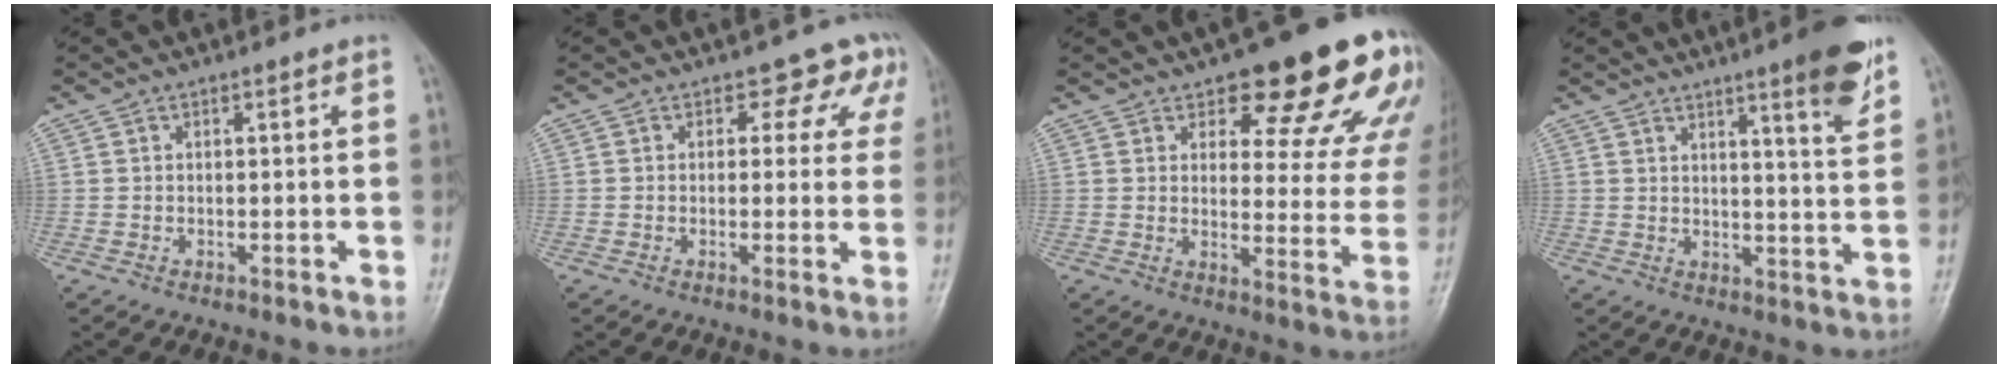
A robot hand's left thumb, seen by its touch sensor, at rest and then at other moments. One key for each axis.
{"total": 6.2, "fx": 3.4, "fy": 4.3, "fz": 2.8, "tx": 0.007, "ty": -0.012, "tz": 0.022}
{"total": 20.3, "fx": 13.6, "fy": 7.2, "fz": 13.3, "tx": -0.111, "ty": -0.066, "tz": 0.159}
{"total": 9.4, "fx": 5.9, "fy": 0.8, "fz": 7.2, "tx": -0.088, "ty": -0.036, "tz": 0.078}